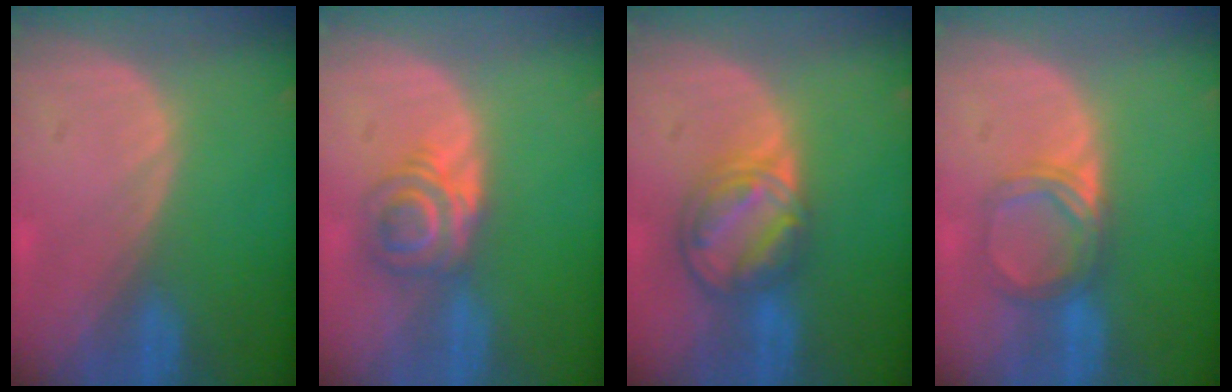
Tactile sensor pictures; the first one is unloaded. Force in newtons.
{"total": 6.3, "press": 5.4, "slide": 3.2}
{"total": 8.2, "press": 7.0, "slide": 4.4}
{"total": 4.9, "press": 4.6, "slide": 1.9}